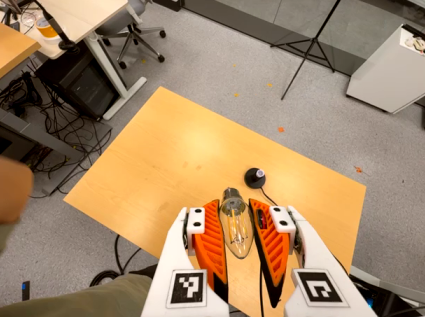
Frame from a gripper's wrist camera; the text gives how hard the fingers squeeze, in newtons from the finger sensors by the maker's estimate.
{"total": 19.0, "left": 20.8, "right": 17.2}